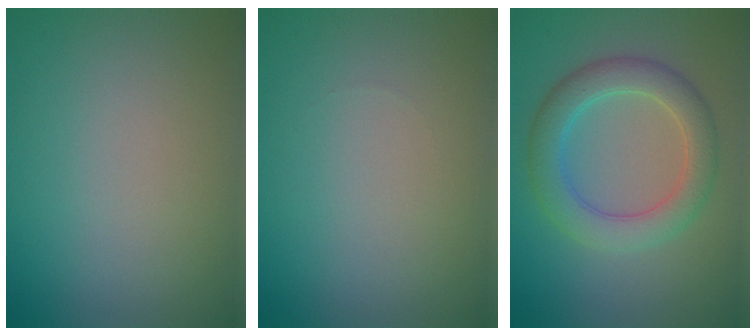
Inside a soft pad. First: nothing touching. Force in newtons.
{"total": 0.0}
{"total": 4.9, "press": 4.9, "slide": 0.2}